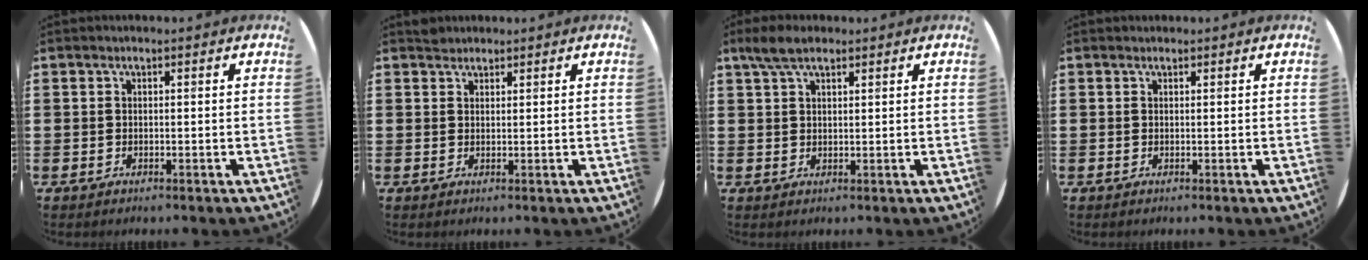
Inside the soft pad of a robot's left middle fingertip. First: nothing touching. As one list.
[{"total": 1.2, "force": [1.2, 0.4, -0.2], "torque": [0.011, -0.001, 0.021]}, {"total": 3.8, "force": [2.8, 1.6, 2.0], "torque": [-0.036, 0.005, 0.050]}, {"total": 0.0}]